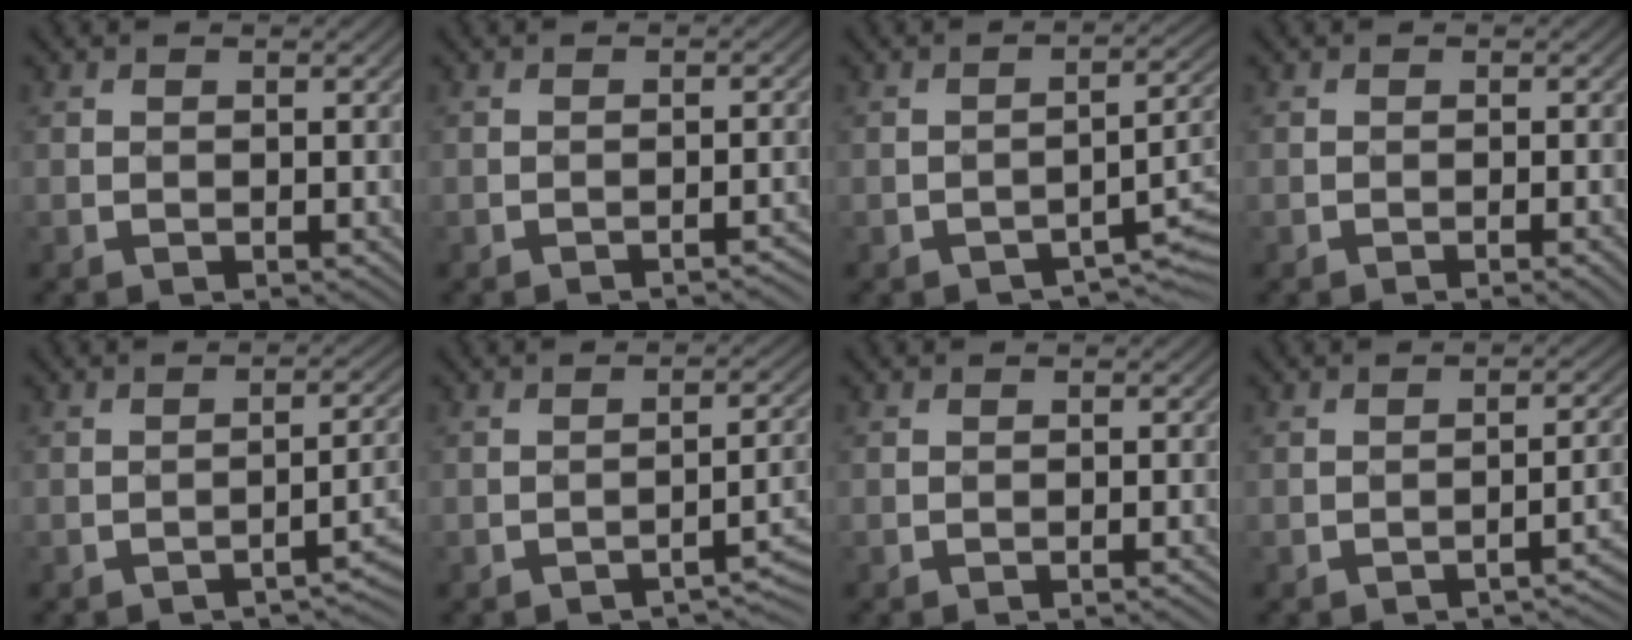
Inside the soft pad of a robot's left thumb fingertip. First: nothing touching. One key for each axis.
{"total": 2.9, "fx": -1.8, "fy": 0.6, "fz": 2.2, "tx": -0.018, "ty": 0.010, "tz": -0.030}
{"total": 4.5, "fx": -2.9, "fy": 1.3, "fz": 3.2, "tx": -0.041, "ty": 0.006, "tz": -0.043}
{"total": 2.4, "fx": -1.1, "fy": 0.3, "fz": 2.1, "tx": -0.025, "ty": 0.008, "tz": -0.021}
{"total": 4.6, "fx": -2.3, "fy": 1.2, "fz": 3.8, "tx": -0.044, "ty": 0.016, "tz": -0.040}
{"total": 4.3, "fx": -2.4, "fy": 1.0, "fz": 3.4, "tx": -0.040, "ty": 0.015, "tz": -0.041}
{"total": 1.1, "fx": -0.5, "fy": 0.2, "fz": 1.0, "tx": -0.005, "ty": 0.005, "tz": -0.013}
{"total": 4.6, "fx": -2.3, "fy": 1.1, "fz": 3.8, "tx": -0.039, "ty": 0.016, "tz": -0.038}